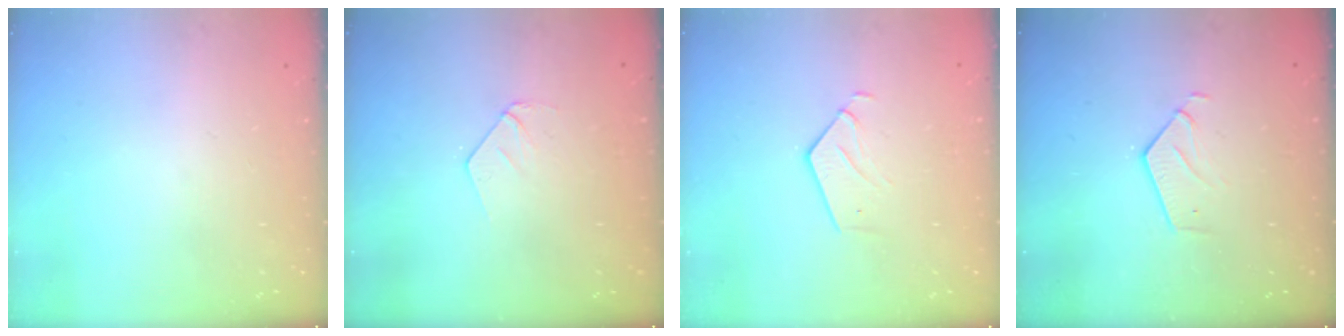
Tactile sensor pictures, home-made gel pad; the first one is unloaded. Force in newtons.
{"total": 3.8, "press": 3.8, "slide": 0.3}
{"total": 3.3, "press": 3.3, "slide": 0.2}
{"total": 3.2, "press": 3.2, "slide": 0.2}